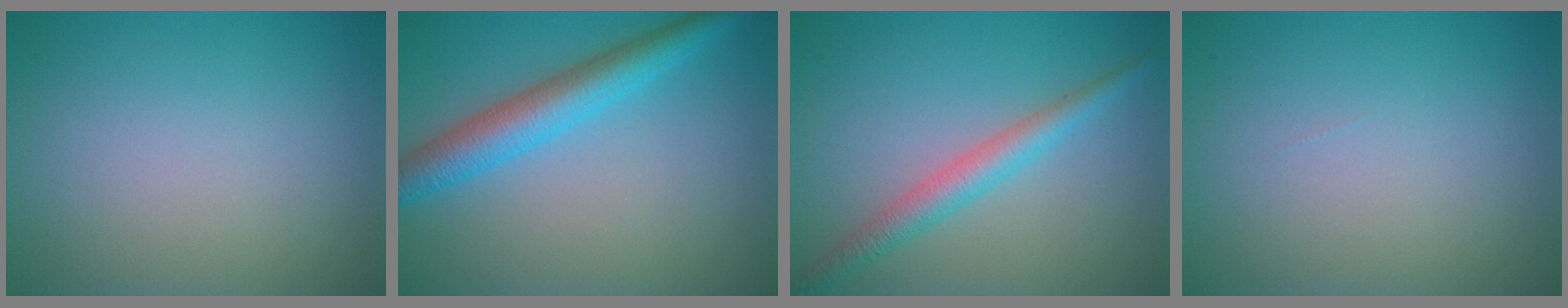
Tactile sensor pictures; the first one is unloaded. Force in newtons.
{"total": 5.0, "press": 5.0, "slide": 0.1}
{"total": 2.9, "press": 2.9, "slide": 0.1}
{"total": 0.0}